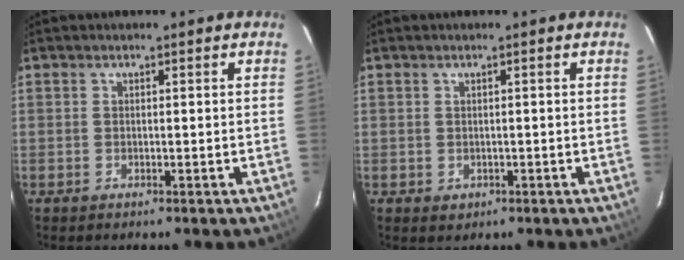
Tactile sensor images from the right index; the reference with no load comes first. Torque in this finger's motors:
{"motor_torque": [0.05, 0.02, -0.06, -0.06]}